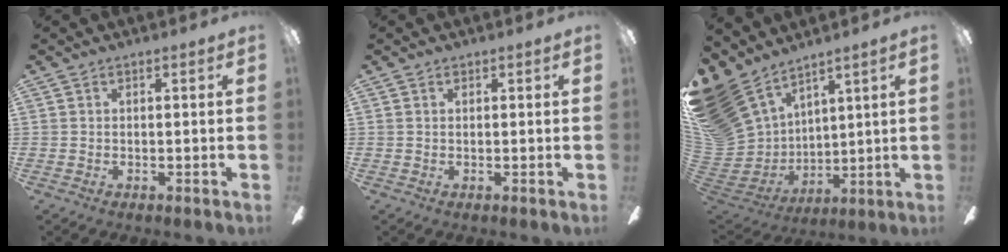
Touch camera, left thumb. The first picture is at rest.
{"total": 0.6, "force": [0.3, 0.4, 0.4], "torque": [-0.009, 0.002, 0.005]}
{"total": 21.0, "force": [12.7, 13.9, 9.4], "torque": [-0.229, -0.080, 0.257]}